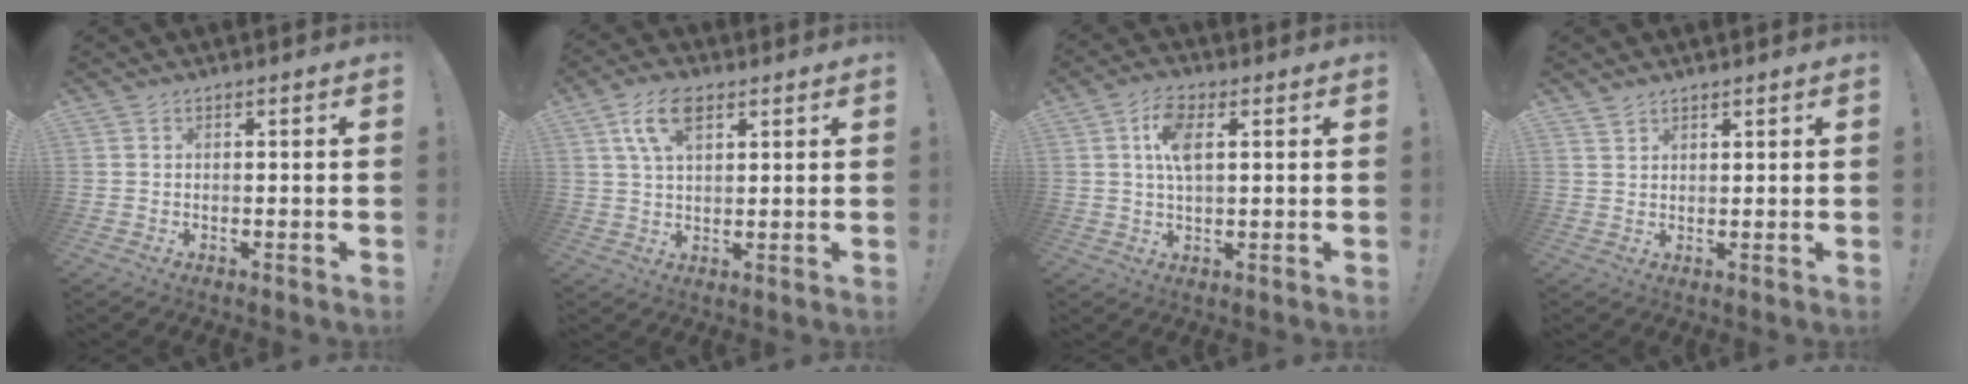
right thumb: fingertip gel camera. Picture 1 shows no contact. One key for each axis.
{"total": 9.4, "fx": 4.5, "fy": 4.9, "fz": 6.7, "tx": -0.131, "ty": 0.002, "tz": 0.083}
{"total": 8.1, "fx": 2.2, "fy": 3.9, "fz": 6.7, "tx": -0.115, "ty": -0.002, "tz": 0.035}
{"total": 2.0, "fx": 1.8, "fy": 0.8, "fz": 0.5, "tx": -0.002, "ty": -0.014, "tz": 0.034}